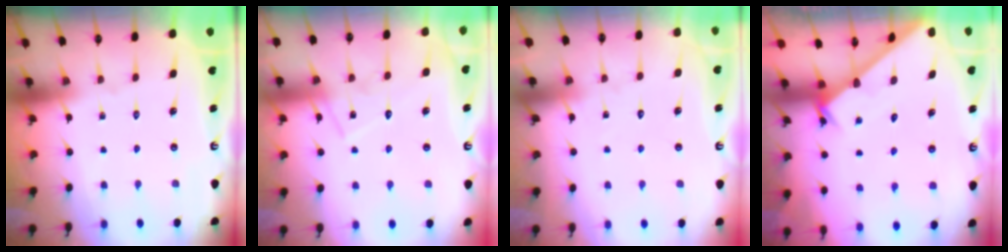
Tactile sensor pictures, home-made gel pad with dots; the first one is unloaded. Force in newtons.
{"total": 11.1, "press": 11.1, "slide": 0.6}
{"total": 5.6, "press": 5.6, "slide": 0.6}
{"total": 3.2, "press": 3.2, "slide": 0.3}